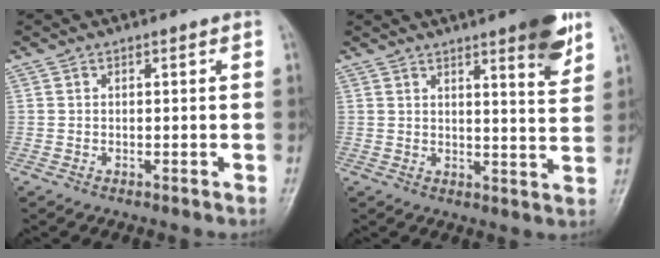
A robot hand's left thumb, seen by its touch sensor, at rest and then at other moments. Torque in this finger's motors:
{"motor_torque": [1.12, 0.46, 0.88, -0.44, 0.02]}